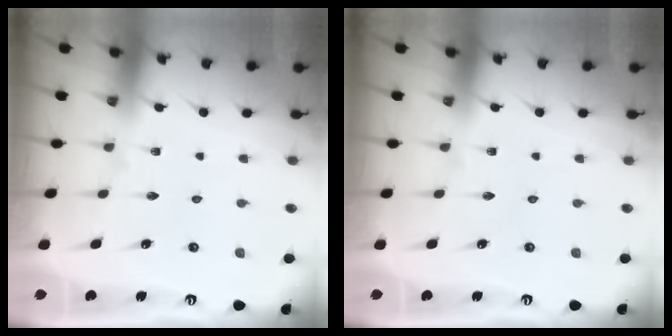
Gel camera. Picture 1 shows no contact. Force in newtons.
{"total": 0.0}